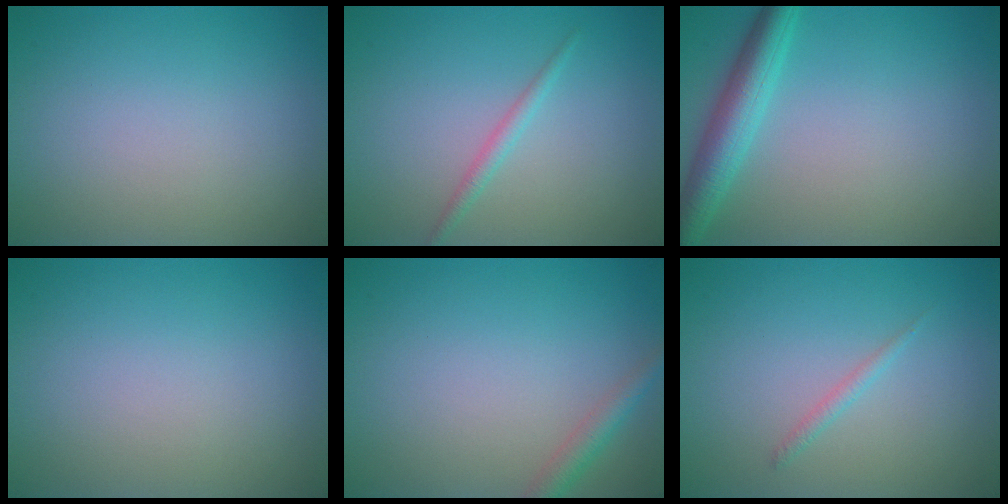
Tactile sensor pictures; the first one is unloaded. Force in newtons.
{"total": 1.3, "press": 1.3, "slide": 0.0}
{"total": 4.2, "press": 4.2, "slide": 0.2}
{"total": 0.0}
{"total": 1.9, "press": 1.9, "slide": 0.0}
{"total": 0.9, "press": 0.9, "slide": 0.0}